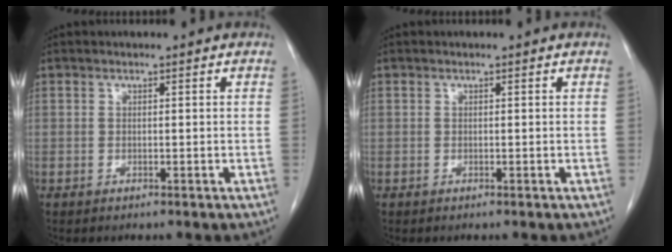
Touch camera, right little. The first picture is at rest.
{"total": 0.0}